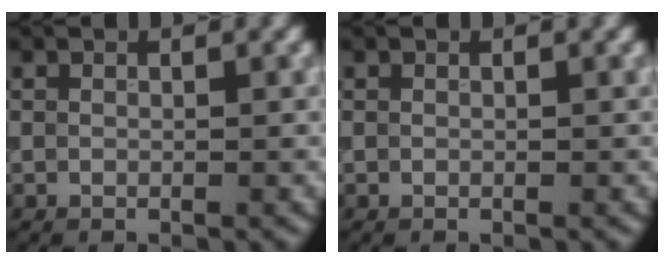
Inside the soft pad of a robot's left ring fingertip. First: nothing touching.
{"total": 0.0}